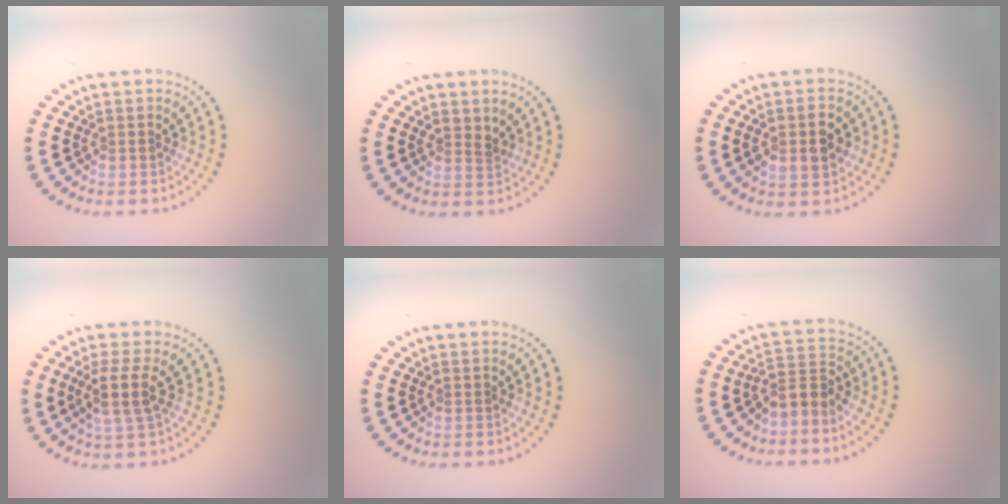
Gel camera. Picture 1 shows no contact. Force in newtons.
{"total": 1.2, "press": 1.0, "slide": 0.7}
{"total": 3.0, "press": 3.0, "slide": 0.2}
{"total": 2.9, "press": 2.3, "slide": 1.6}
{"total": 0.0}
{"total": 2.6, "press": 2.0, "slide": 1.7}